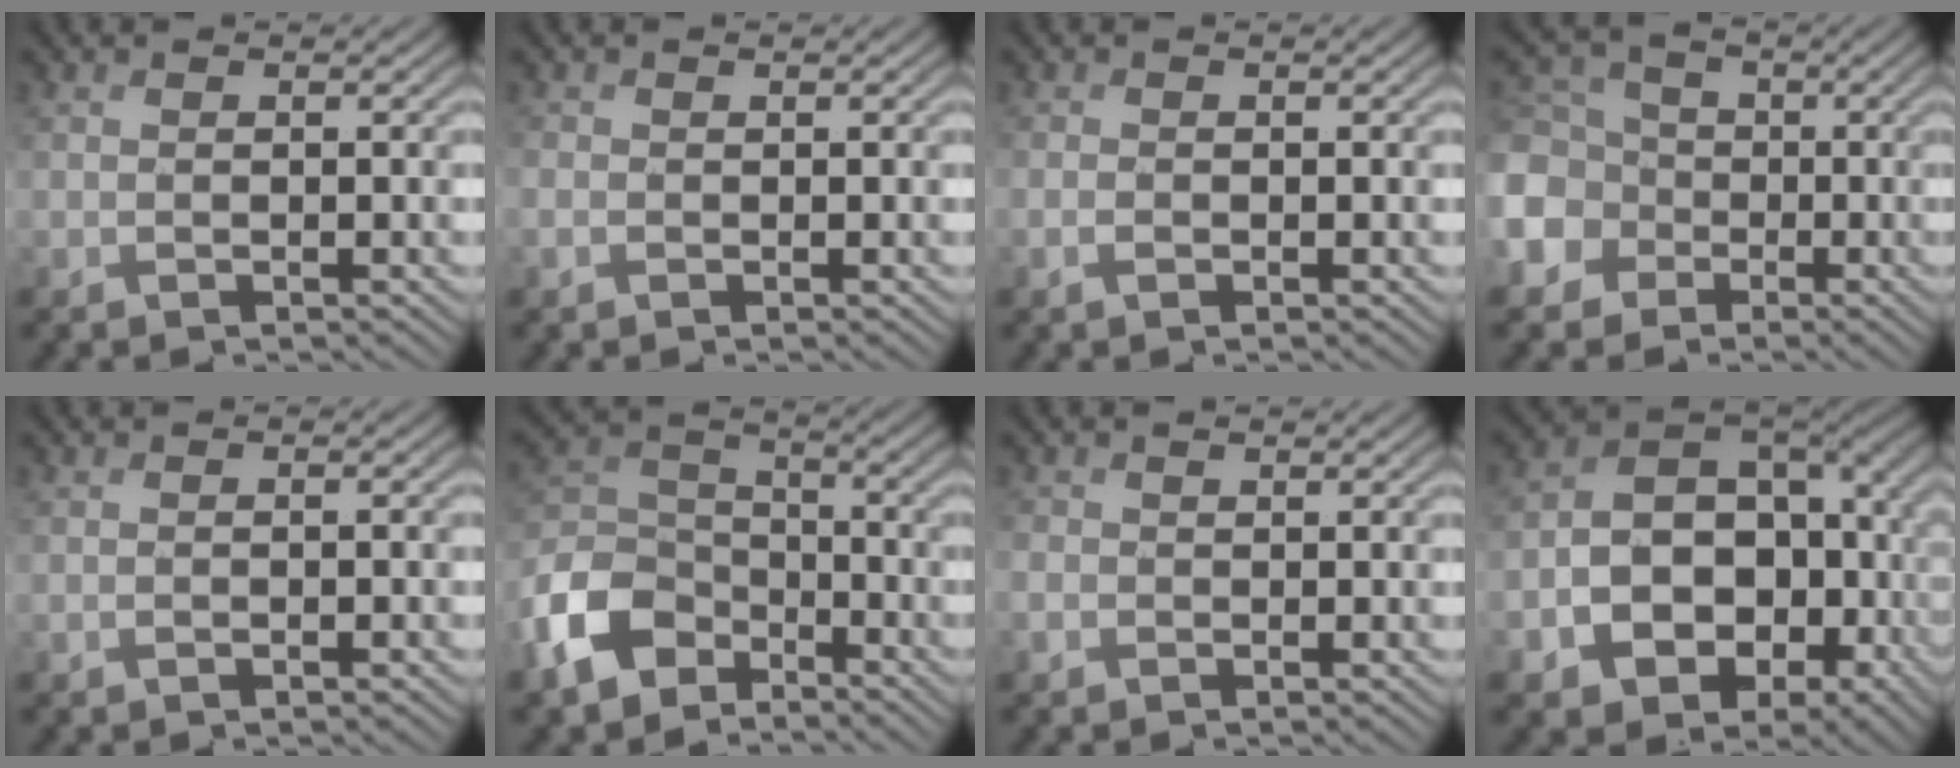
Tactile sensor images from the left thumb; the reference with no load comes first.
{"total": 0.9, "force": [-0.3, 0.8, 0.5], "torque": [-0.018, 0.000, -0.007]}
{"total": 1.0, "force": [-0.4, 0.5, 0.8], "torque": [-0.021, -0.001, -0.008]}
{"total": 8.8, "force": [-2.5, 7.8, 3.3], "torque": [-0.125, -0.013, -0.074]}
{"total": 0.9, "force": [-0.2, 0.2, 0.9], "torque": [-0.017, 0.001, -0.004]}
{"total": 10.2, "force": [-6.2, 6.4, 5.0], "torque": [-0.125, -0.010, -0.148]}
{"total": 1.2, "force": [-0.3, 1.1, 0.5], "torque": [-0.020, -0.001, -0.009]}
{"total": 16.0, "force": [-3.2, 11.8, 10.3], "torque": [-0.189, -0.043, -0.030]}